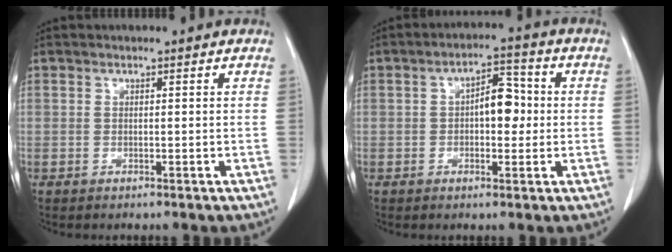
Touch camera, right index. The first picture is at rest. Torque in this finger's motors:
{"motor_torque": [0.21, 0.04, 0.09, 0.07]}